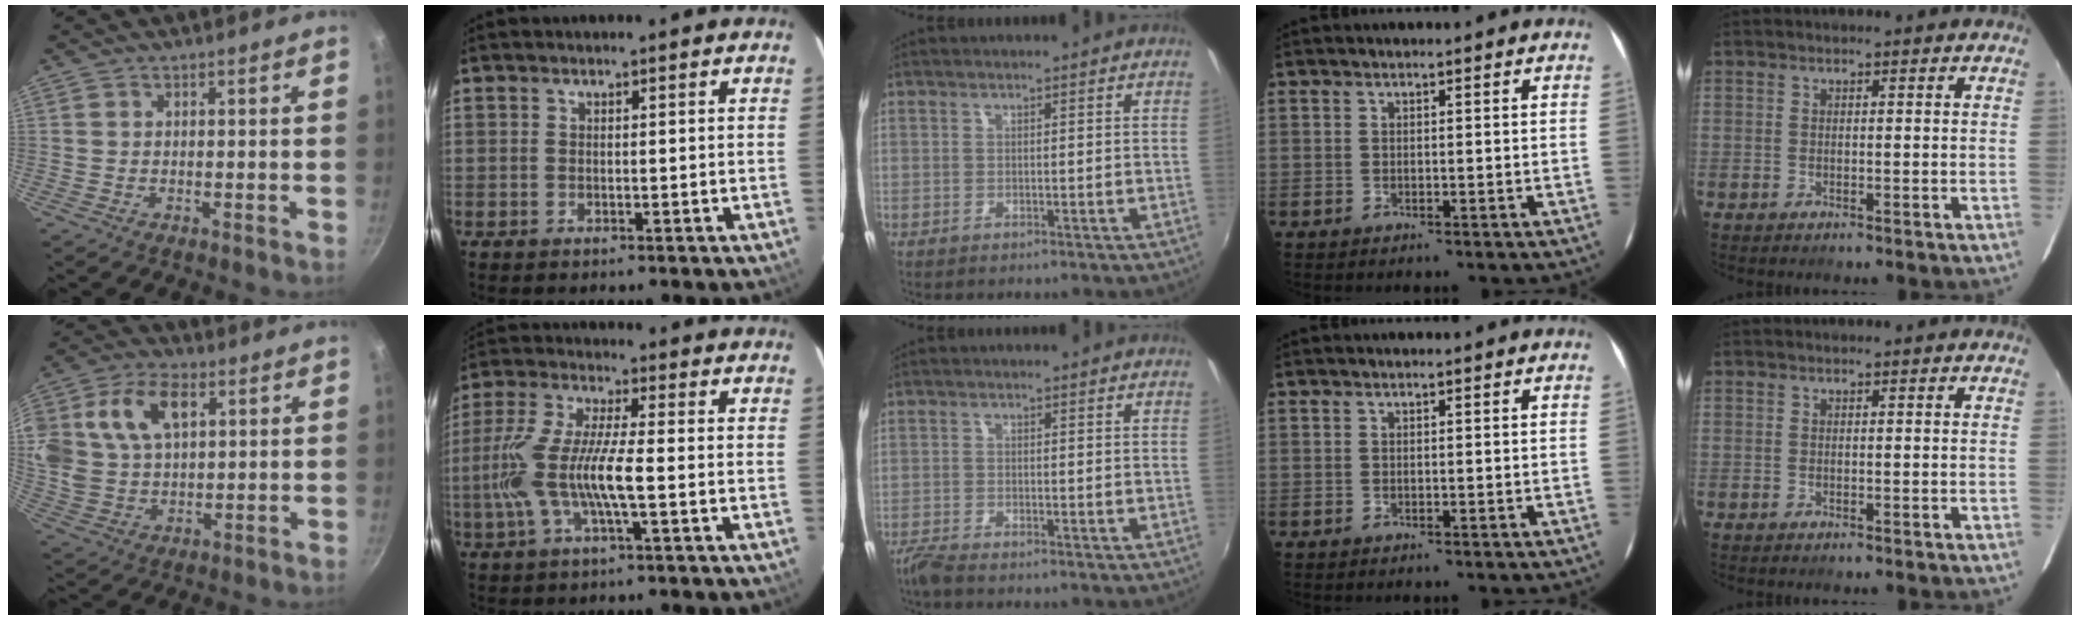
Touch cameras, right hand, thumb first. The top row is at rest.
{"thumb": {"total": 19.2, "force": [6.2, 12.7, 13.0], "torque": [-0.274, 0.013, 0.116]}, "index": {"total": 12.6, "force": [-2.6, 2.0, 12.2], "torque": [-0.252, -0.004, -0.048]}, "middle": {"total": 2.8, "force": [-2.6, 0.2, 1.2], "torque": [-0.036, -0.010, -0.052]}}